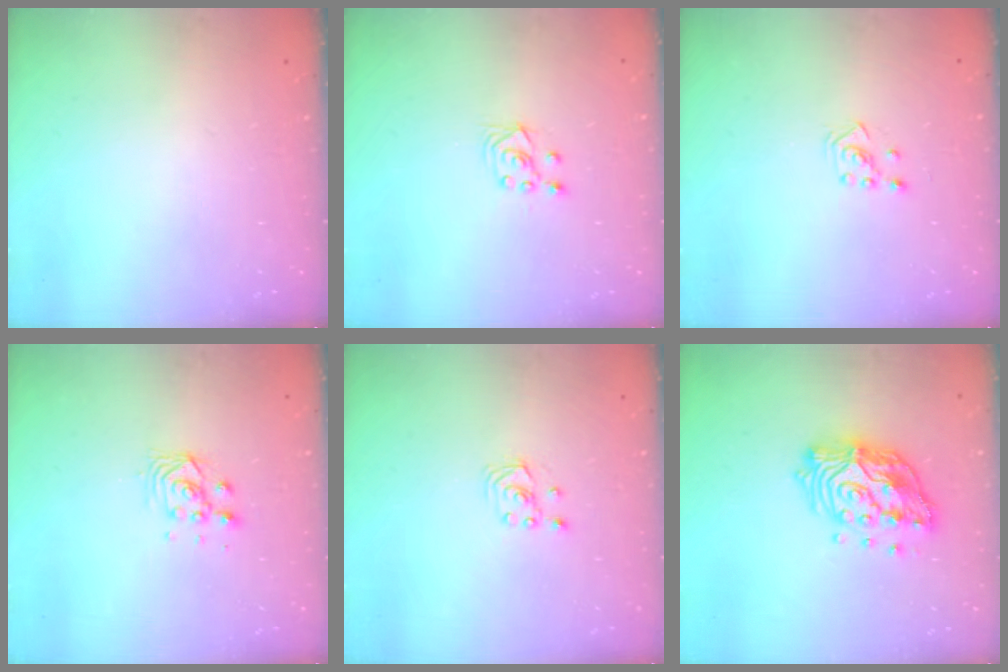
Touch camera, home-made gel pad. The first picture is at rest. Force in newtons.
{"total": 2.6, "press": 2.5, "slide": 1.0}
{"total": 2.3, "press": 2.2, "slide": 0.7}
{"total": 2.9, "press": 2.8, "slide": 0.8}
{"total": 1.8, "press": 1.8, "slide": 0.2}
{"total": 15.9, "press": 15.8, "slide": 1.5}